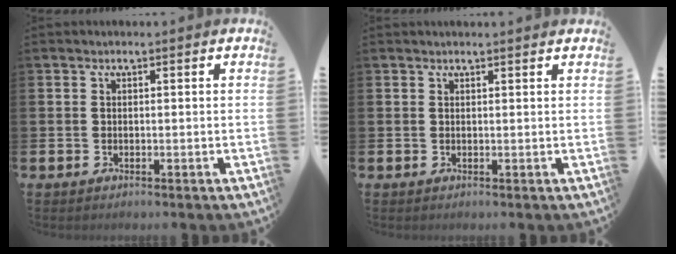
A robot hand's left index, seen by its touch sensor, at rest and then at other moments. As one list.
[{"total": 0.8, "force": [0.7, -0.1, 0.1], "torque": [0.008, -0.005, 0.012]}]